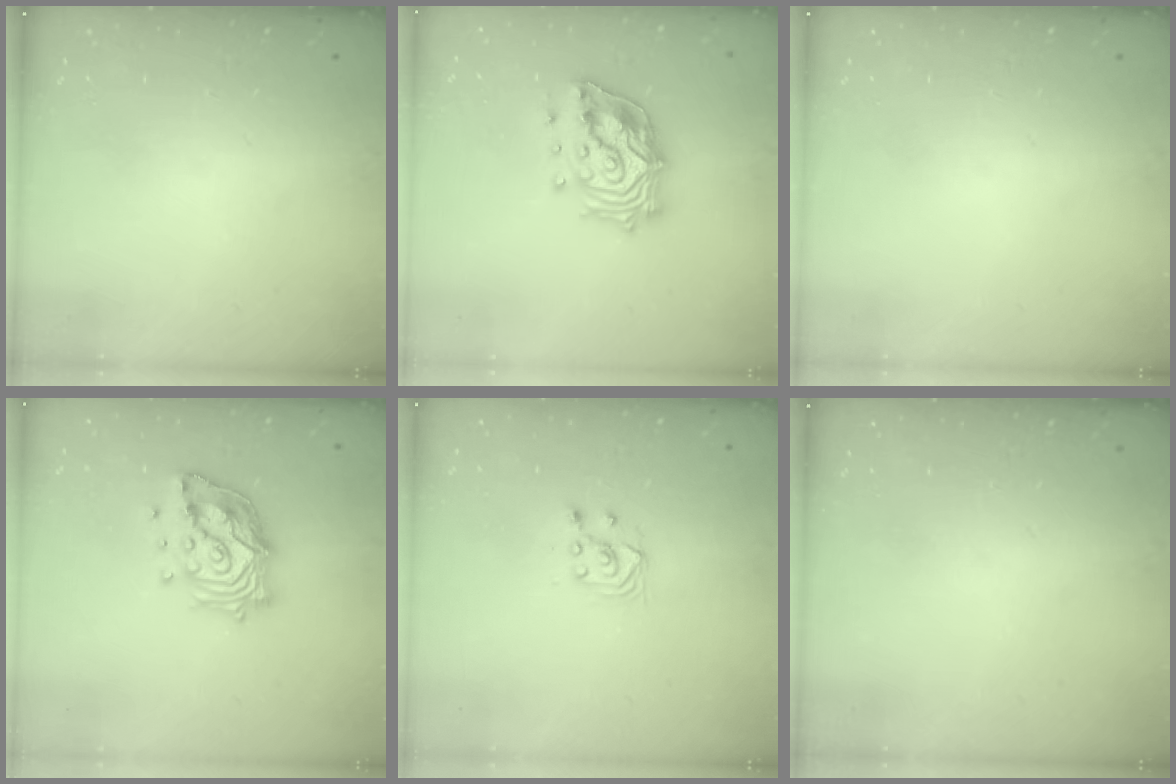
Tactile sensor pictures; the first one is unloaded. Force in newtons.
{"total": 17.6, "press": 17.4, "slide": 2.6}
{"total": 0.0}
{"total": 15.5, "press": 15.4, "slide": 0.9}
{"total": 2.9, "press": 2.7, "slide": 1.0}
{"total": 0.0}